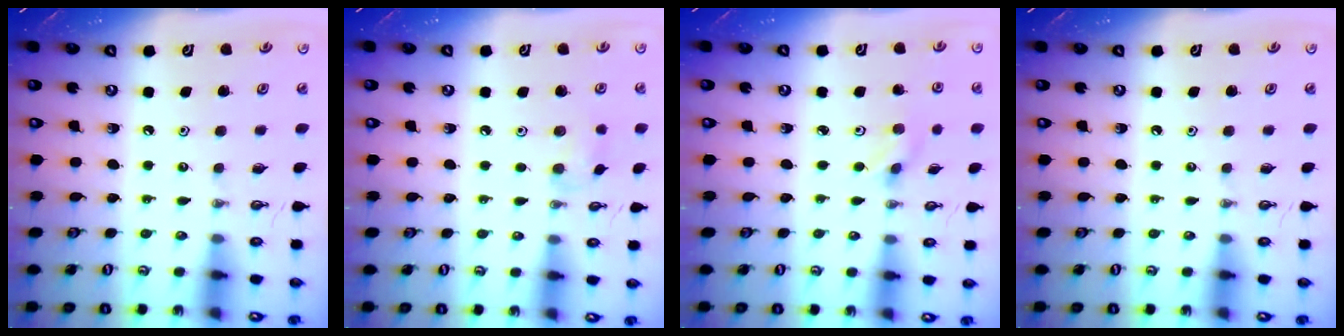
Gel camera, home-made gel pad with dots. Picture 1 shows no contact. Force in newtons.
{"total": 7.4, "press": 7.3, "slide": 1.5}
{"total": 2.1, "press": 2.0, "slide": 0.6}
{"total": 0.0}